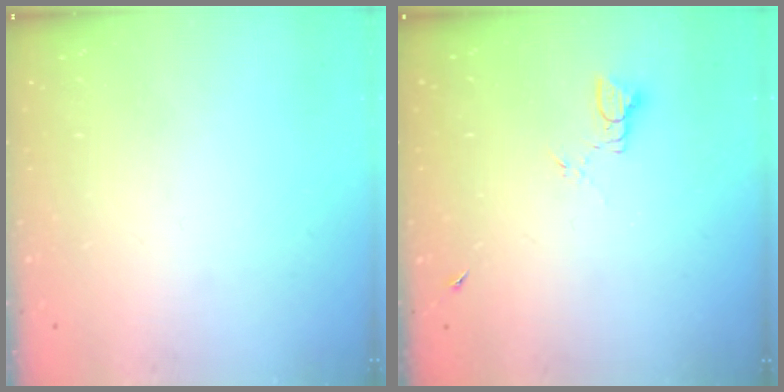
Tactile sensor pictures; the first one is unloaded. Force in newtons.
{"total": 3.3, "press": 3.3, "slide": 0.3}